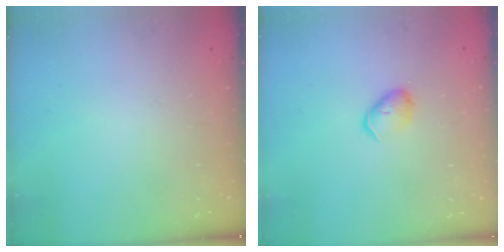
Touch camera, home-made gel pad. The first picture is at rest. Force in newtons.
{"total": 4.5, "press": 4.4, "slide": 0.6}